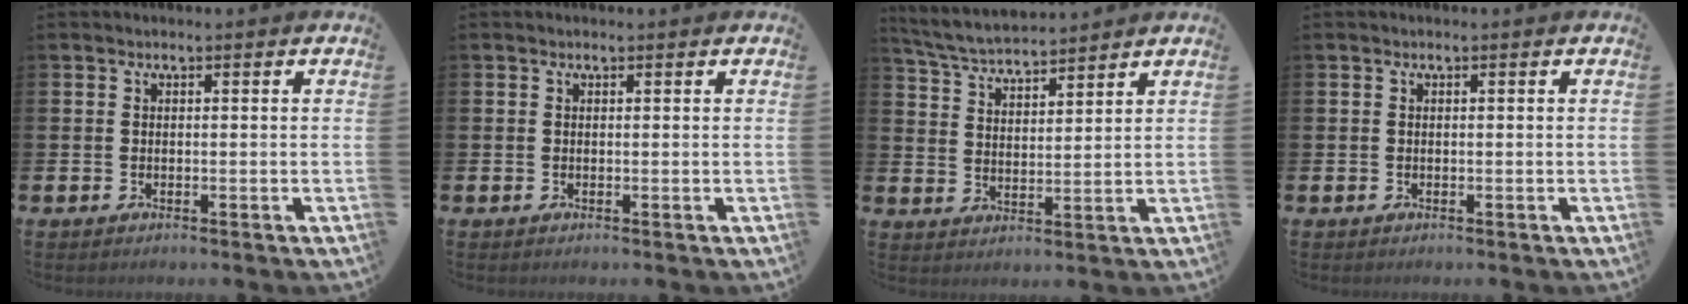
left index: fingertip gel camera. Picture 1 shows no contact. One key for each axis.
{"total": 0.0}
{"total": 5.5, "fx": 5.4, "fy": 0.6, "fz": 0.7, "tx": -0.035, "ty": -0.031, "tz": 0.097}
{"total": 0.0}